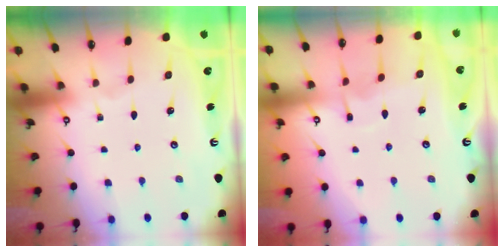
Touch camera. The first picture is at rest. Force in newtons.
{"total": 2.8, "press": 2.8, "slide": 0.4}